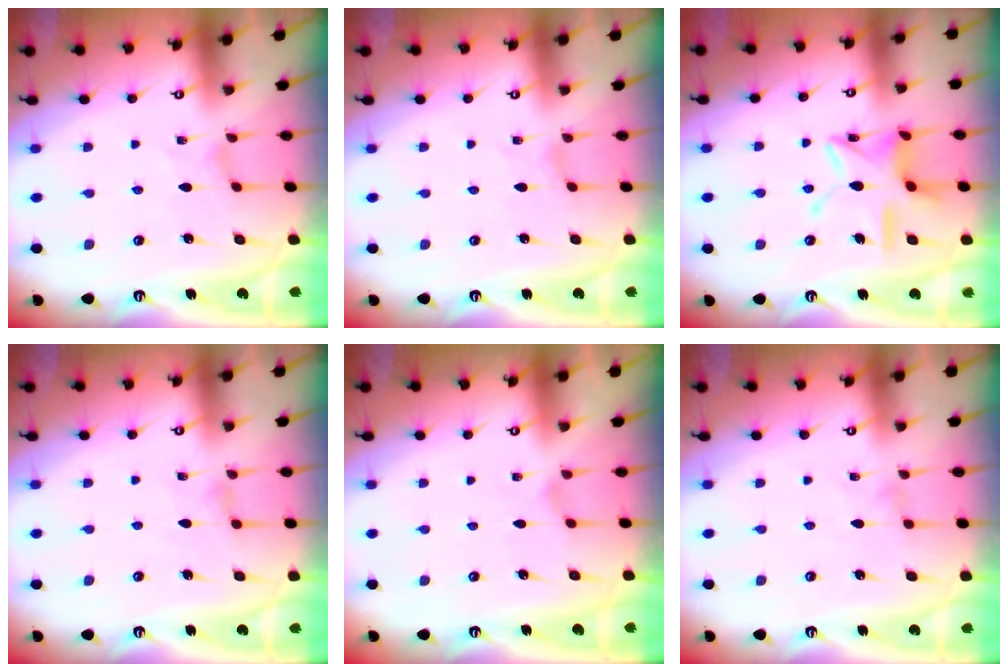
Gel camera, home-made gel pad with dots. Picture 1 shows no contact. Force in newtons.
{"total": 0.7, "press": 0.6, "slide": 0.2}
{"total": 12.1, "press": 12.1, "slide": 0.8}
{"total": 1.4, "press": 1.3, "slide": 0.3}
{"total": 0.0}
{"total": 0.0}